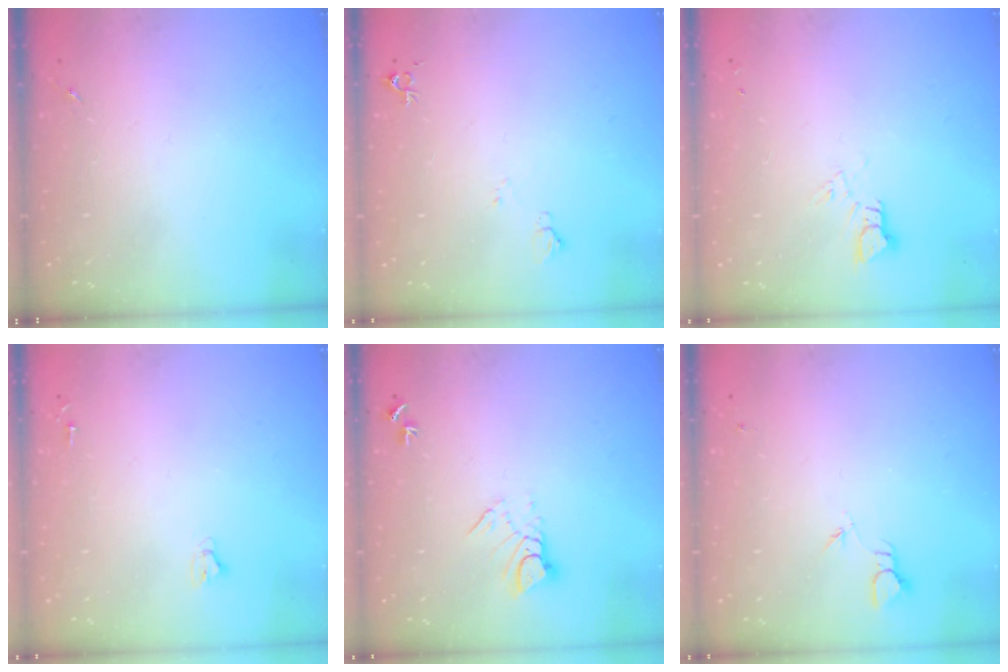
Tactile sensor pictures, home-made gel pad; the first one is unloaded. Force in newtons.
{"total": 5.2, "press": 5.1, "slide": 1.1}
{"total": 3.4, "press": 3.4, "slide": 0.1}
{"total": 2.0, "press": 2.0, "slide": 0.2}
{"total": 5.9, "press": 5.9, "slide": 0.5}
{"total": 2.3, "press": 2.3, "slide": 0.1}